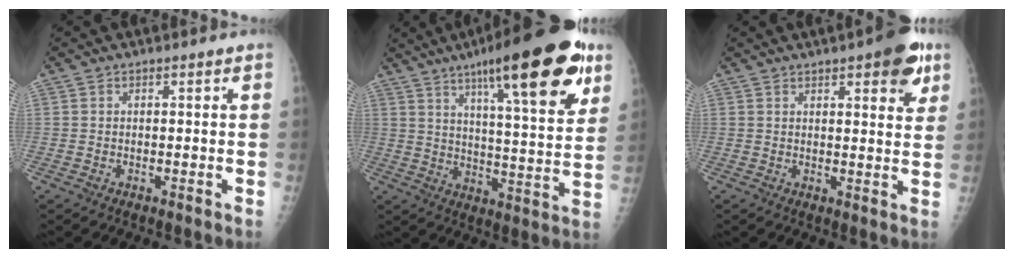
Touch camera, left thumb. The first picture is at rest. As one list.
[{"total": 24.2, "force": [13.2, 5.6, 19.5], "torque": [-0.265, -0.035, 0.196]}, {"total": 8.8, "force": [4.7, 2.9, 6.8], "torque": [-0.063, -0.015, 0.054]}]